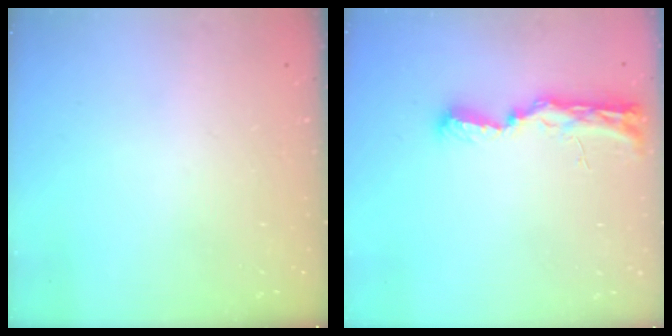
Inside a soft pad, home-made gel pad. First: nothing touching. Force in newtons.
{"total": 8.8, "press": 8.7, "slide": 0.9}